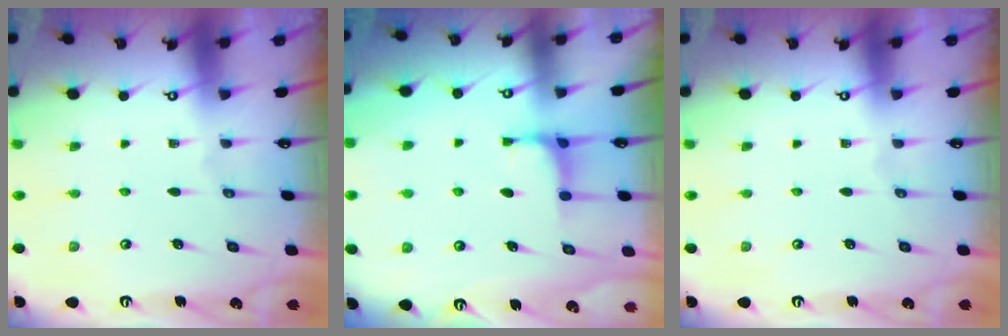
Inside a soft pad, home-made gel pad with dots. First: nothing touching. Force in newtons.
{"total": 2.6, "press": 2.6, "slide": 0.2}
{"total": 0.0}